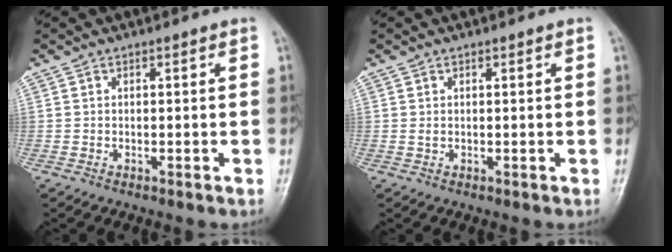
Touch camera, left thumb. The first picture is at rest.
{"total": 0.7, "force": [0.4, 0.5, 0.4], "torque": [-0.004, -0.002, 0.006]}